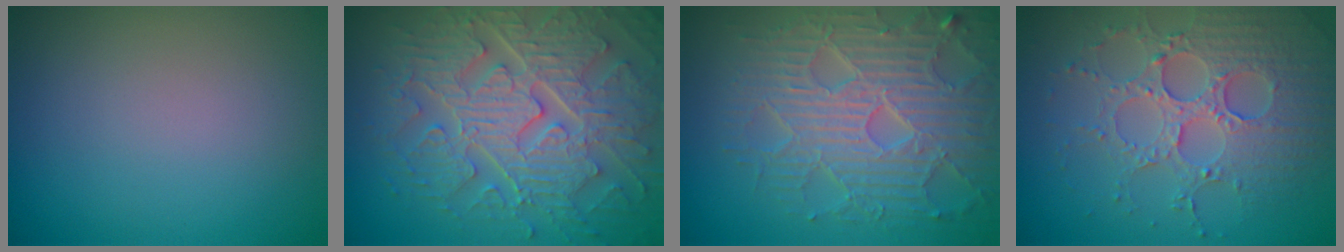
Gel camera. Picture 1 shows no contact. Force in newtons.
{"total": 9.1, "press": 6.6, "slide": 6.2}
{"total": 7.4, "press": 5.9, "slide": 4.4}
{"total": 5.2, "press": 4.6, "slide": 2.3}